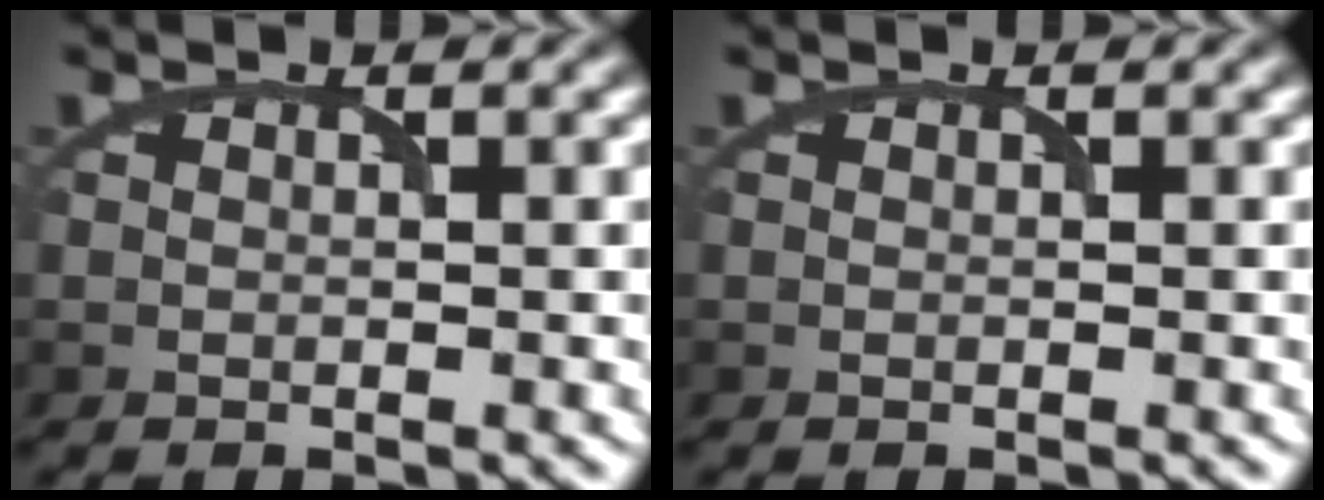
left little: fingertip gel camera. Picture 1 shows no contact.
{"total": 0.0}